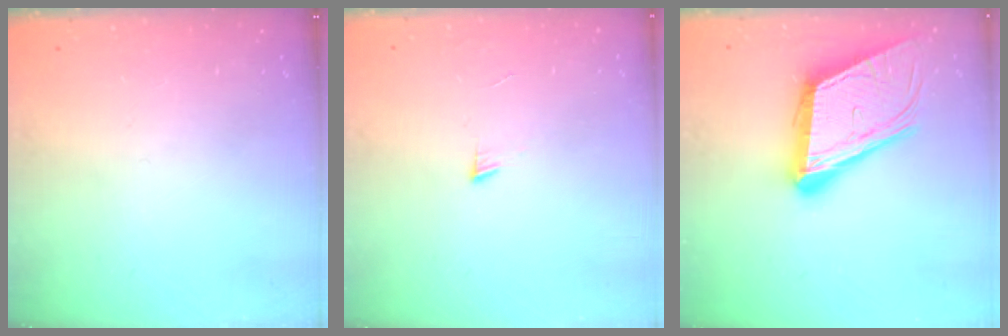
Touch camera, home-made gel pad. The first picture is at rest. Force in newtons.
{"total": 4.3, "press": 4.2, "slide": 0.4}
{"total": 18.6, "press": 18.2, "slide": 3.8}